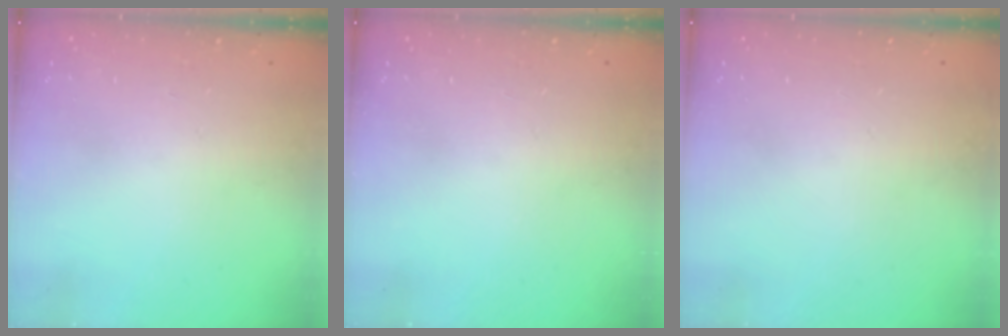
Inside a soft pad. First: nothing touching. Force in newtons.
{"total": 0.0}
{"total": 13.0, "press": 3.6, "slide": 12.5}